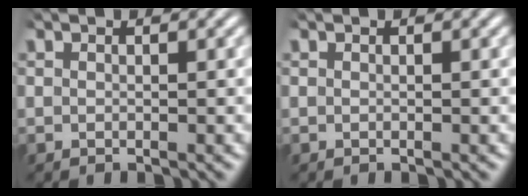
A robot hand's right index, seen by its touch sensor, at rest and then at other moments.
{"total": 0.0}